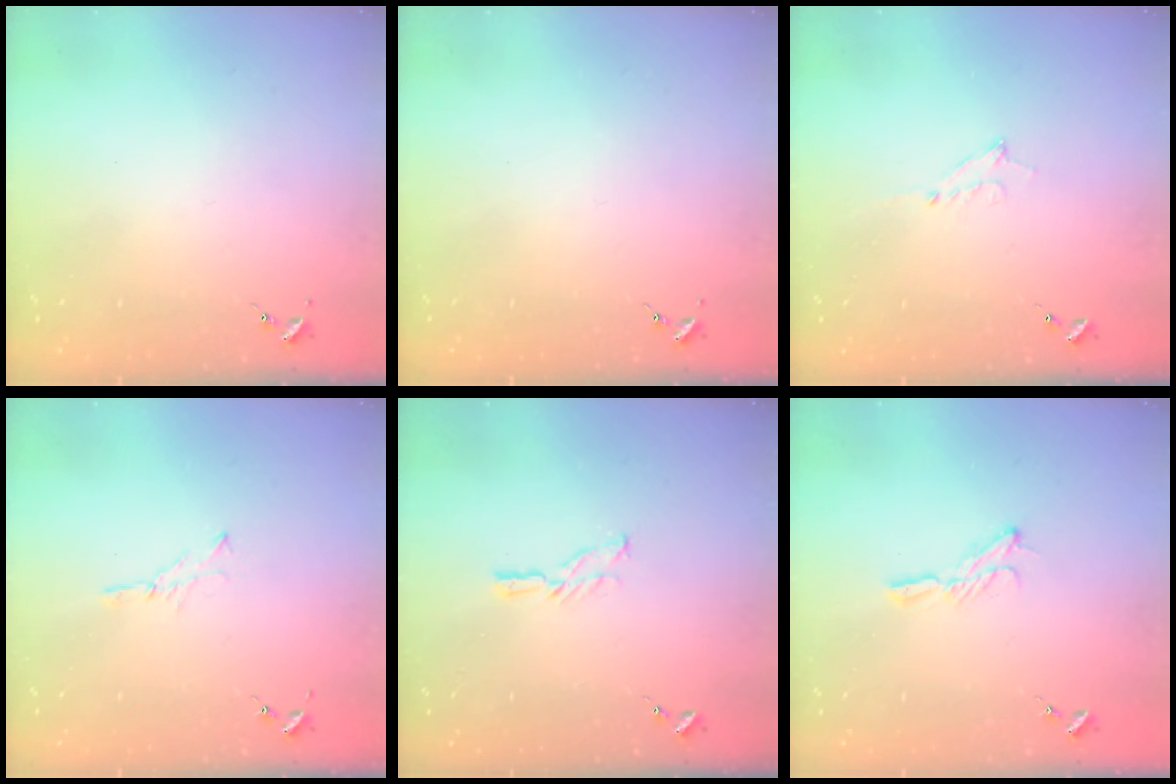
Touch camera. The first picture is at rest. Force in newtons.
{"total": 0.0}
{"total": 5.2, "press": 5.2, "slide": 0.3}
{"total": 3.5, "press": 3.5, "slide": 0.4}
{"total": 5.7, "press": 5.7, "slide": 0.1}
{"total": 6.4, "press": 6.4, "slide": 0.4}